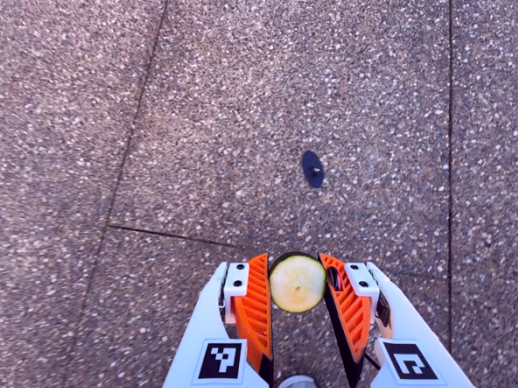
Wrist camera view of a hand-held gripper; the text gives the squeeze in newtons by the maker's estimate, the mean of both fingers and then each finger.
{"total": 10.2, "left": 10.1, "right": 10.4}